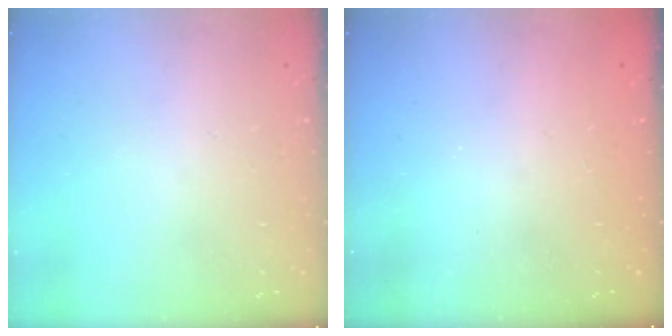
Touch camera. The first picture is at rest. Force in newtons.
{"total": 2.3, "press": 2.2, "slide": 0.8}